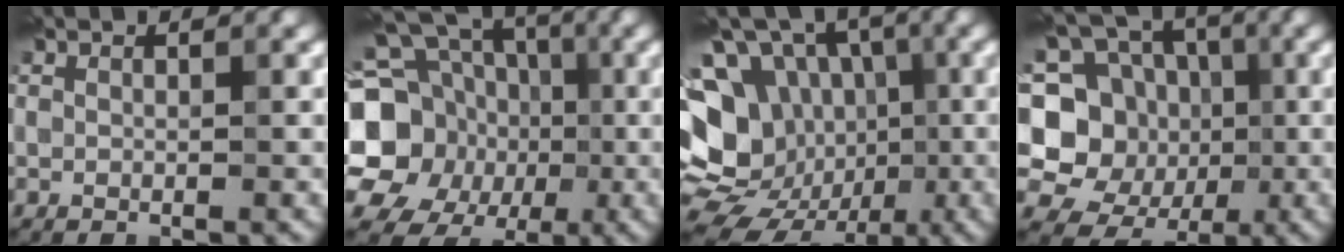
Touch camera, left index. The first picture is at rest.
{"total": 16.9, "force": [-1.4, 15.2, 7.2], "torque": [-0.181, 0.008, -0.048]}
{"total": 17.0, "force": [-2.4, 14.8, 8.1], "torque": [-0.160, 0.028, -0.044]}
{"total": 11.3, "force": [-1.0, 10.5, 4.1], "torque": [-0.098, 0.037, -0.036]}